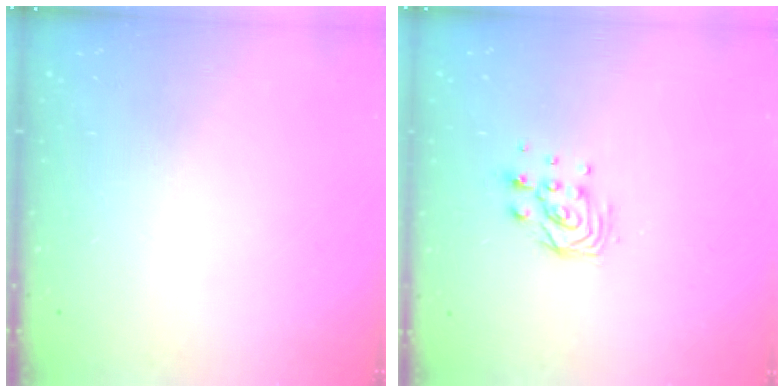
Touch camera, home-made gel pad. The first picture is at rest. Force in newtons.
{"total": 7.5, "press": 7.5, "slide": 0.4}